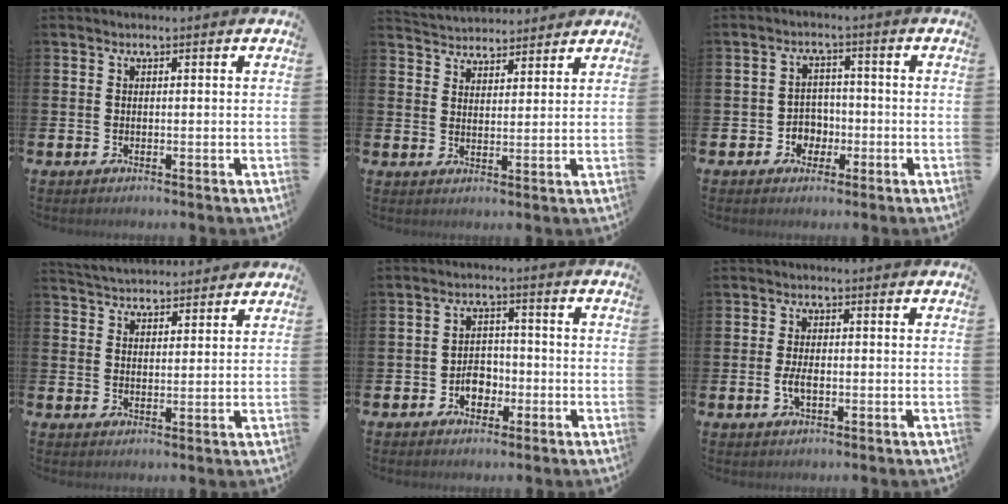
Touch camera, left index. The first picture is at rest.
{"total": 4.3, "force": [4.1, 1.0, -0.5], "torque": [-0.009, -0.020, 0.076]}
{"total": 3.2, "force": [-1.1, 2.9, 0.9], "torque": [-0.026, 0.002, -0.028]}
{"total": 4.3, "force": [4.2, 0.7, -0.1], "torque": [-0.015, -0.020, 0.078]}
{"total": 3.6, "force": [-1.4, 2.6, 2.0], "torque": [-0.033, 0.002, -0.031]}
{"total": 2.6, "force": [-0.5, 1.2, 2.2], "torque": [-0.042, 0.001, -0.008]}